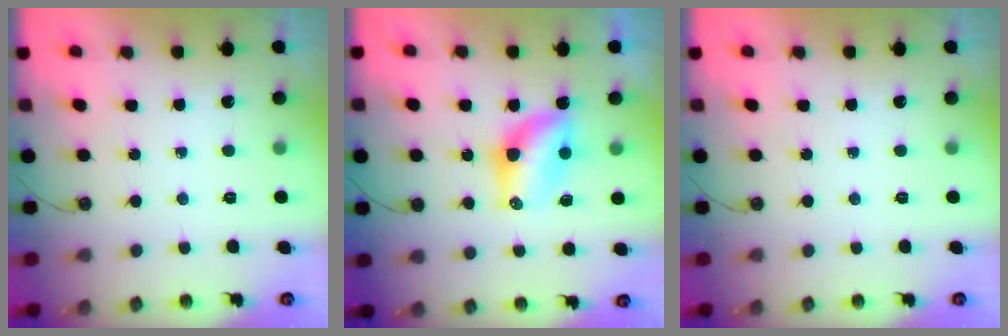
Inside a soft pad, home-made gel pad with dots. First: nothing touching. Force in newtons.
{"total": 9.3, "press": 8.4, "slide": 4.1}
{"total": 0.0}